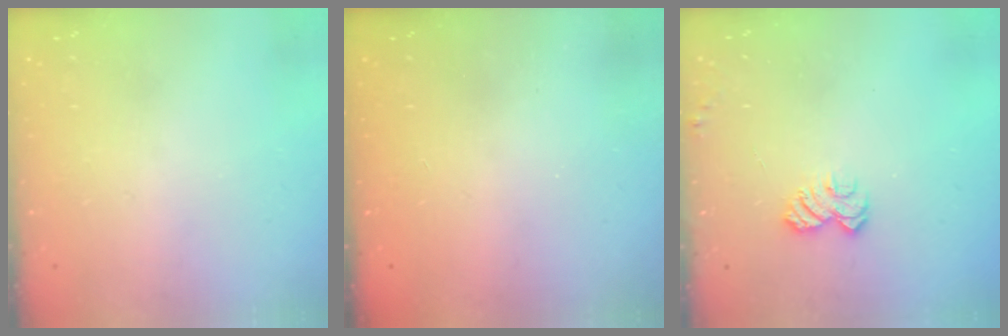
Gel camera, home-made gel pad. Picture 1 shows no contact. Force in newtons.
{"total": 2.3, "press": 2.2, "slide": 0.7}
{"total": 5.5, "press": 5.4, "slide": 0.5}